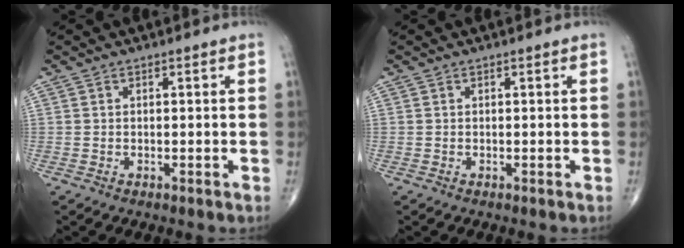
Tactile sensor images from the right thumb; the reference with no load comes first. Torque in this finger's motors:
{"motor_torque": [0.00, 0.00, 0.00, 0.00, 0.00]}